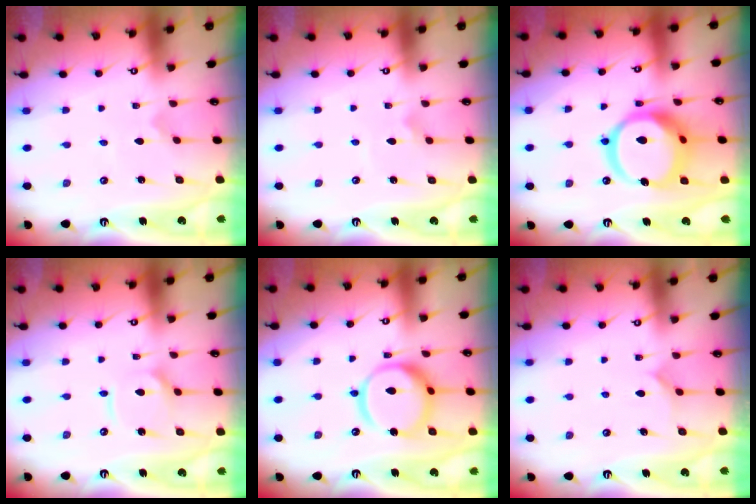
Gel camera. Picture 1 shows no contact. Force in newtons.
{"total": 1.5, "press": 1.5, "slide": 0.0}
{"total": 21.1, "press": 20.9, "slide": 2.5}
{"total": 6.4, "press": 6.3, "slide": 0.7}
{"total": 13.7, "press": 13.6, "slide": 1.3}
{"total": 3.9, "press": 3.9, "slide": 0.4}